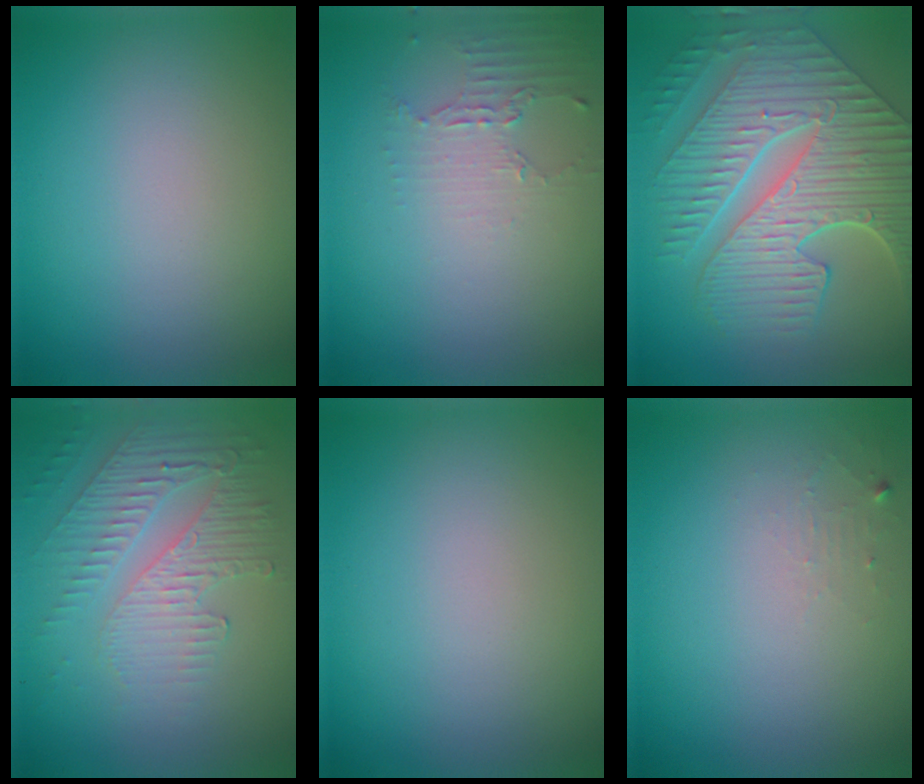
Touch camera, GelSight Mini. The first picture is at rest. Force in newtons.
{"total": 2.0, "press": 1.5, "slide": 1.4}
{"total": 10.1, "press": 7.1, "slide": 7.1}
{"total": 5.8, "press": 3.3, "slide": 4.7}
{"total": 0.0}
{"total": 1.0, "press": 1.0, "slide": 0.1}